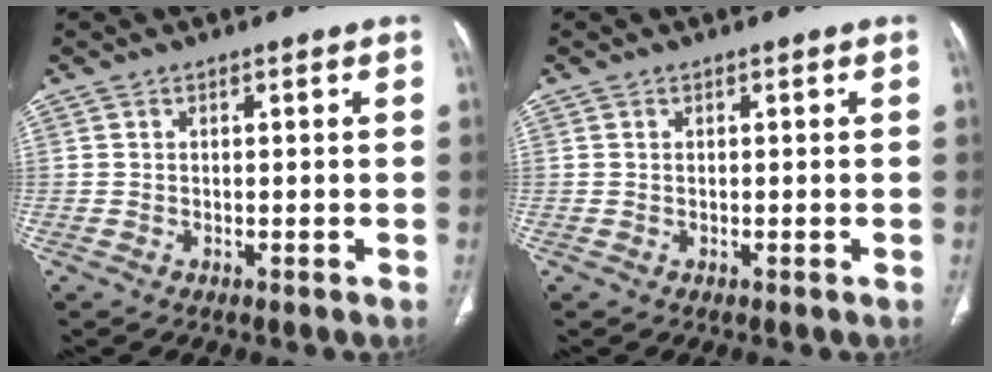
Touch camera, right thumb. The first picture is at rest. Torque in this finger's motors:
{"motor_torque": [1.52, 1.26, 0.24, -0.51, -0.01]}